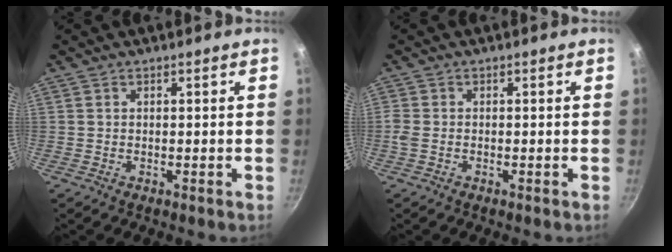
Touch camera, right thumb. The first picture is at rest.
{"total": 1.5, "force": [-0.4, 1.0, 1.1], "torque": [-0.026, 0.001, -0.010]}